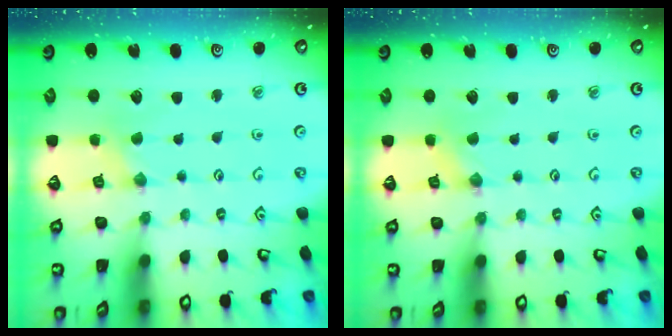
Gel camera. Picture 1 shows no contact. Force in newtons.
{"total": 0.0}